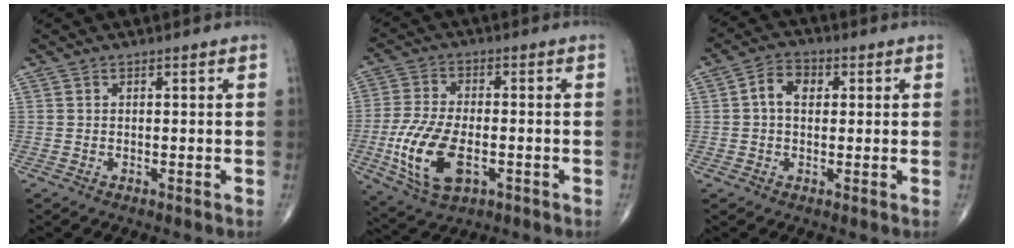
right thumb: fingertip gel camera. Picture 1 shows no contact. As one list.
[{"total": 13.4, "force": [-3.6, 6.9, 10.9], "torque": [-0.226, 0.000, -0.061]}, {"total": 5.2, "force": [0.8, 3.6, 3.7], "torque": [-0.057, 0.016, 0.007]}]